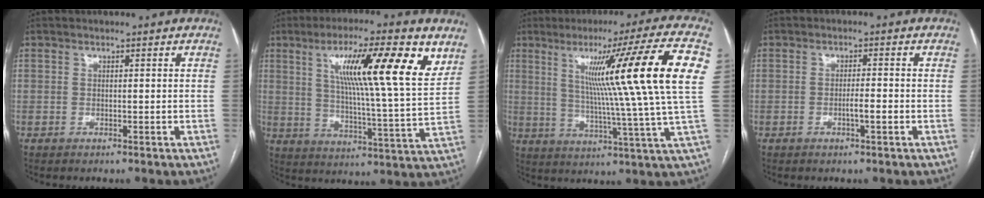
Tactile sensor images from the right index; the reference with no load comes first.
{"total": 17.2, "force": [7.9, 0.6, 15.3], "torque": [-0.238, 0.005, 0.113]}
{"total": 20.2, "force": [5.4, -2.7, 19.3], "torque": [-0.274, -0.004, 0.065]}
{"total": 2.4, "force": [-0.8, 0.2, 2.3], "torque": [-0.038, 0.001, -0.013]}